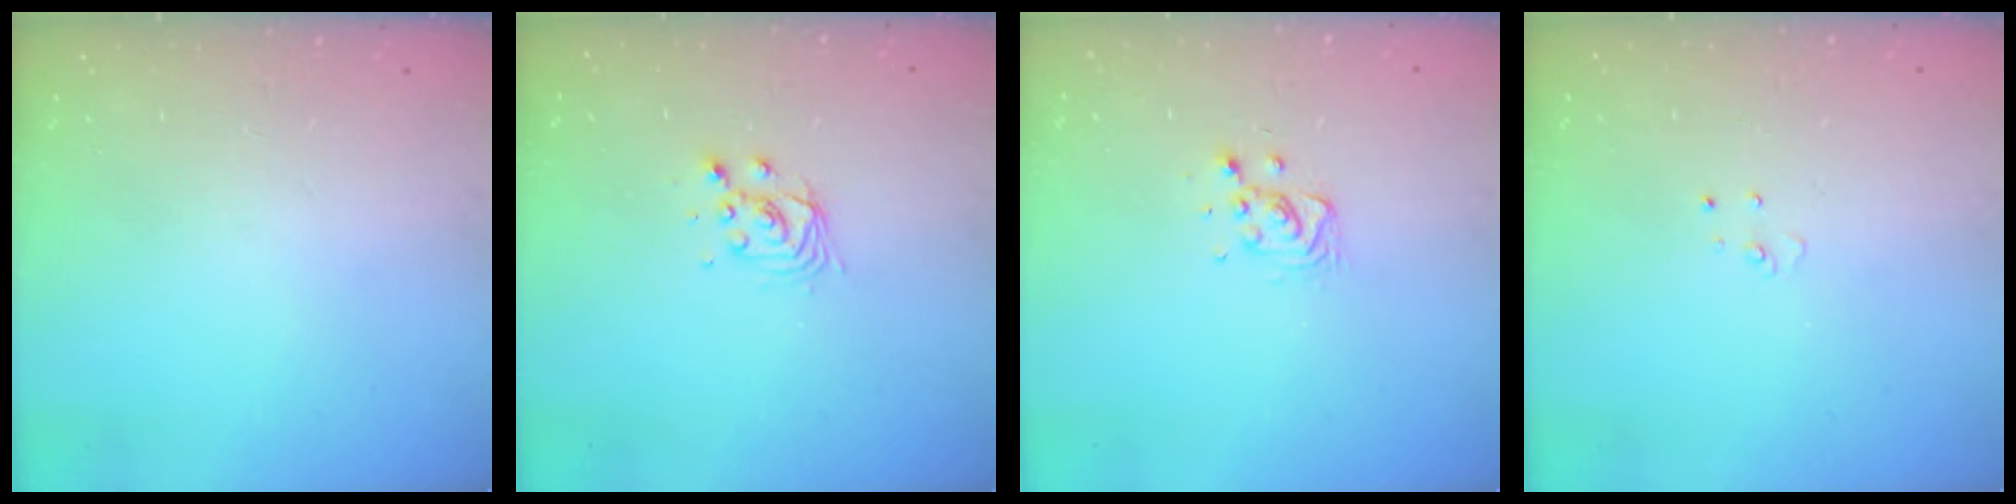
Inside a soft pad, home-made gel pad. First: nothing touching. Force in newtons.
{"total": 5.3, "press": 5.3, "slide": 0.4}
{"total": 7.3, "press": 7.1, "slide": 2.0}
{"total": 2.7, "press": 2.7, "slide": 0.2}